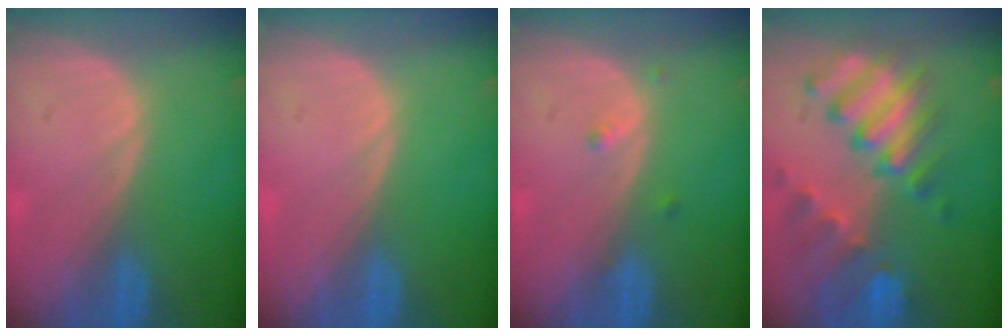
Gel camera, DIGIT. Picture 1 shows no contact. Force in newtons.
{"total": 0.0}
{"total": 1.3, "press": 1.1, "slide": 0.7}
{"total": 10.2, "press": 8.9, "slide": 5.0}